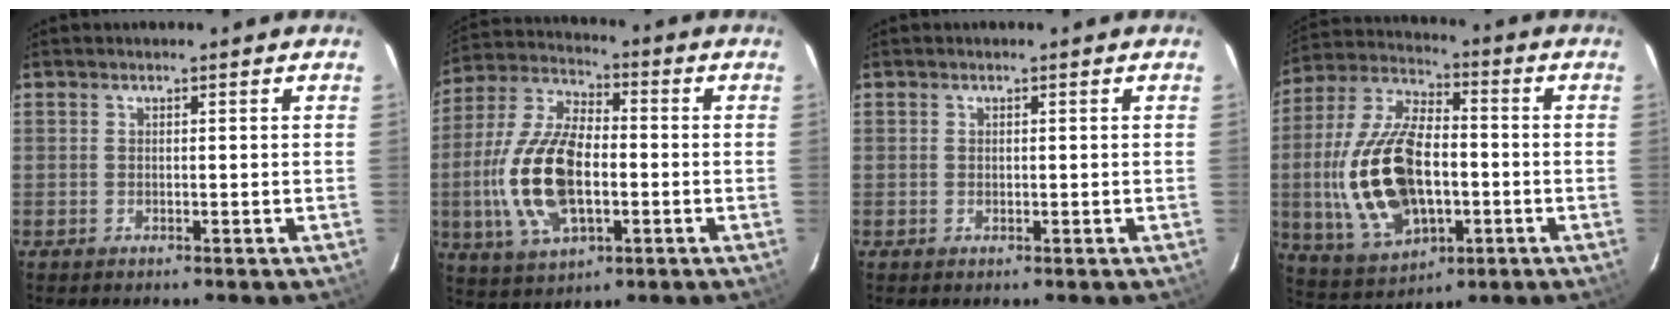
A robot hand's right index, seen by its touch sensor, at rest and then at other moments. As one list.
[{"total": 17.3, "force": [-3.0, 8.6, 14.7], "torque": [-0.316, 0.002, -0.053]}, {"total": 0.6, "force": [0.1, 0.4, 0.3], "torque": [-0.005, 0.001, 0.002]}, {"total": 20.4, "force": [-2.9, 11.2, 16.8], "torque": [-0.365, 0.002, -0.035]}]